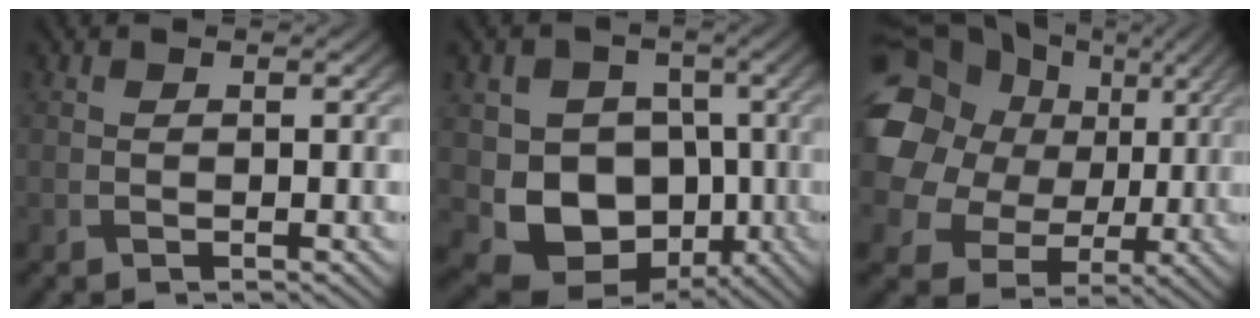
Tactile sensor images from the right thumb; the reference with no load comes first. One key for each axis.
{"total": 9.8, "fx": -1.8, "fy": 8.0, "fz": 5.3, "tx": -0.103, "ty": -0.026, "tz": -0.040}
{"total": 18.4, "fx": 5.1, "fy": 14.9, "fz": 9.5, "tx": -0.272, "ty": 0.035, "tz": 0.099}